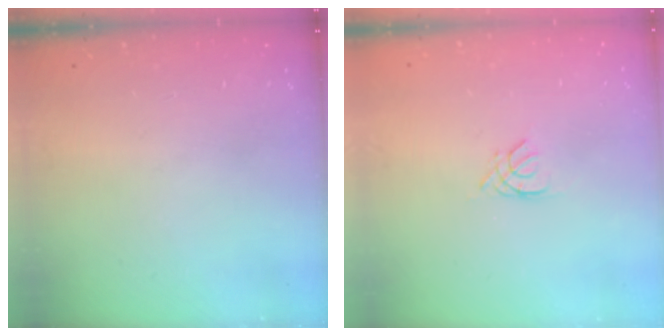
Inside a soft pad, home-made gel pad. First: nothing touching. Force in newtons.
{"total": 1.3, "press": 1.3, "slide": 0.3}